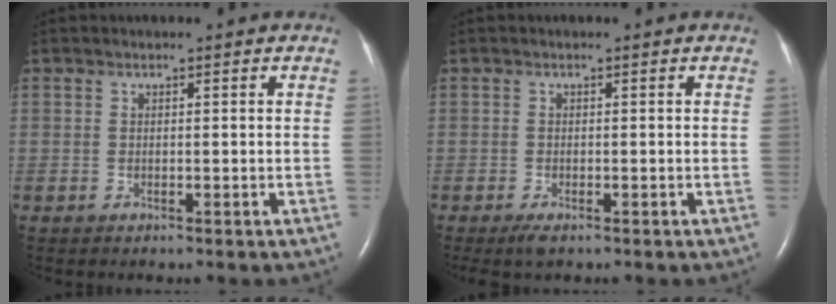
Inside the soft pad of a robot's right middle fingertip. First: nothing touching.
{"total": 2.1, "force": [-1.4, 0.6, 1.5], "torque": [-0.036, -0.008, -0.023]}